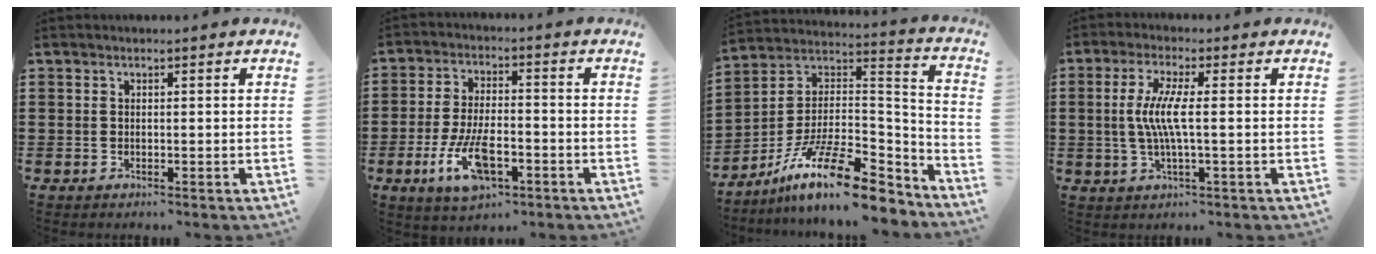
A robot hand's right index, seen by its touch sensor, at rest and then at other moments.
{"total": 9.1, "force": [-3.8, 3.7, 7.3], "torque": [-0.162, -0.007, -0.070]}
{"total": 15.9, "force": [-10.9, 4.6, 10.6], "torque": [-0.195, 0.030, -0.191]}
{"total": 6.0, "force": [-0.2, 0.5, 6.0], "torque": [-0.132, -0.014, -0.015]}